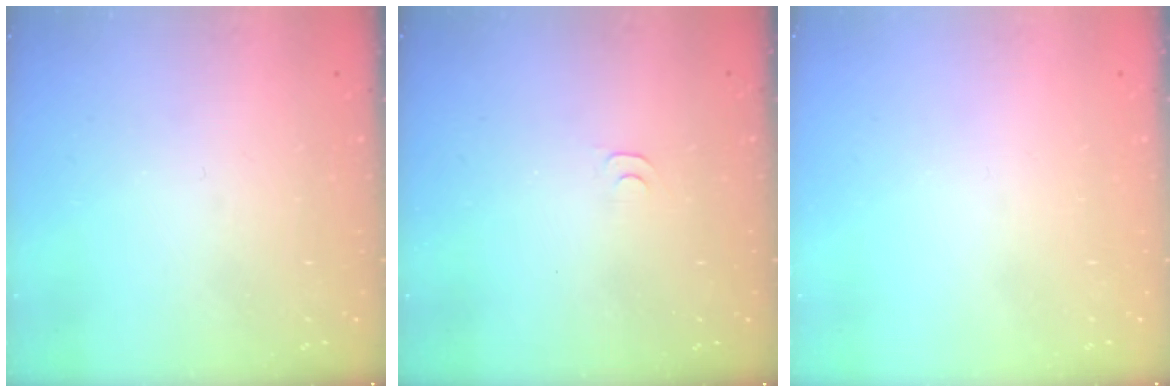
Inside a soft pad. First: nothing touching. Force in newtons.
{"total": 3.9, "press": 3.9, "slide": 0.3}
{"total": 1.6, "press": 1.6, "slide": 0.1}